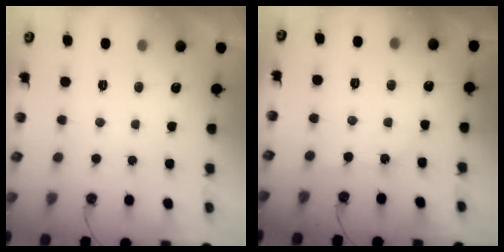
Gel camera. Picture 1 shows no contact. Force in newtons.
{"total": 2.9, "press": 2.8, "slide": 0.6}